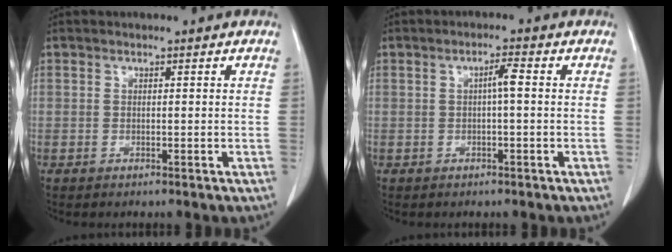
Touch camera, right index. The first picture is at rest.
{"total": 2.1, "force": [0.1, 0.2, 2.1], "torque": [-0.036, 0.004, 0.002]}